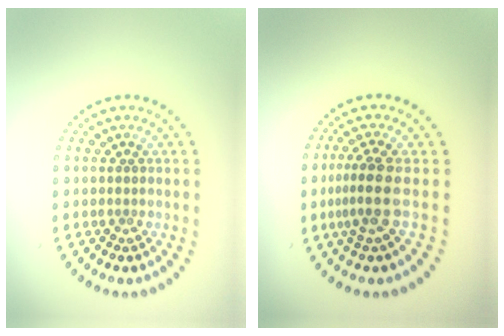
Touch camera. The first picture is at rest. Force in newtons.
{"total": 2.8, "press": 2.1, "slide": 1.9}